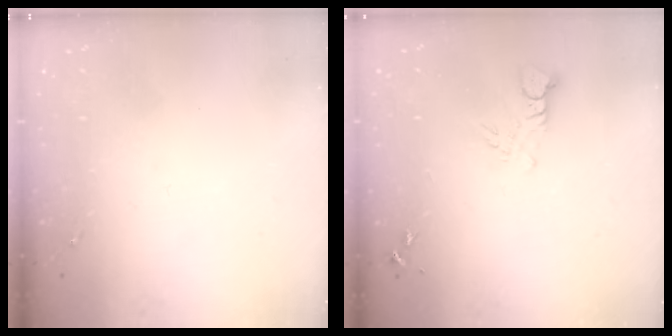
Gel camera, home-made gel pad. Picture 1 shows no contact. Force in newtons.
{"total": 3.9, "press": 3.9, "slide": 0.4}